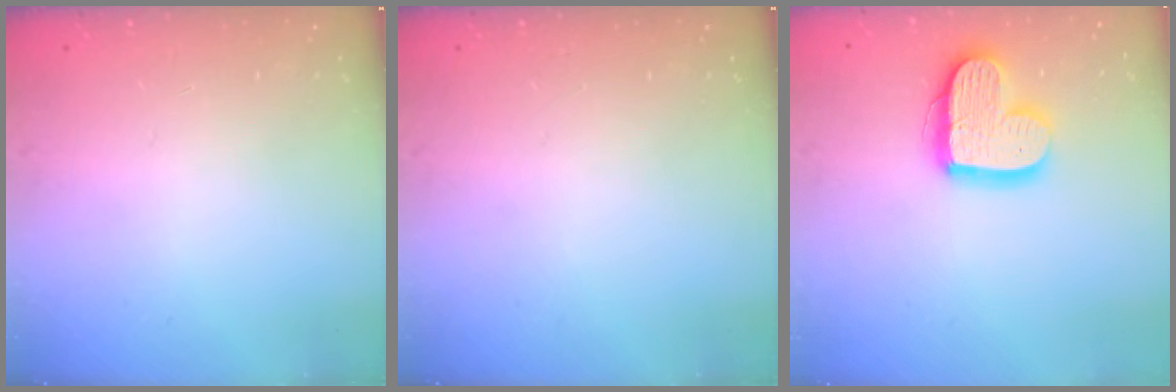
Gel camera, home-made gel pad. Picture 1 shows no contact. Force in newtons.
{"total": 0.0}
{"total": 15.7, "press": 15.7, "slide": 1.4}